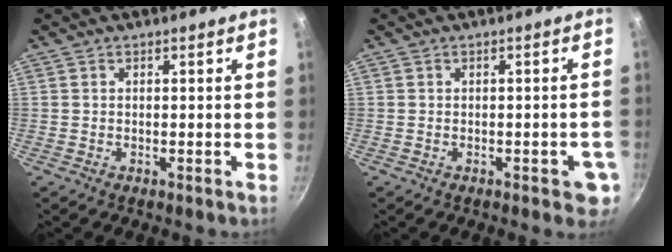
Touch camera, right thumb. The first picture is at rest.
{"total": 4.3, "force": [-1.4, 2.3, 3.4], "torque": [-0.019, 0.009, -0.015]}